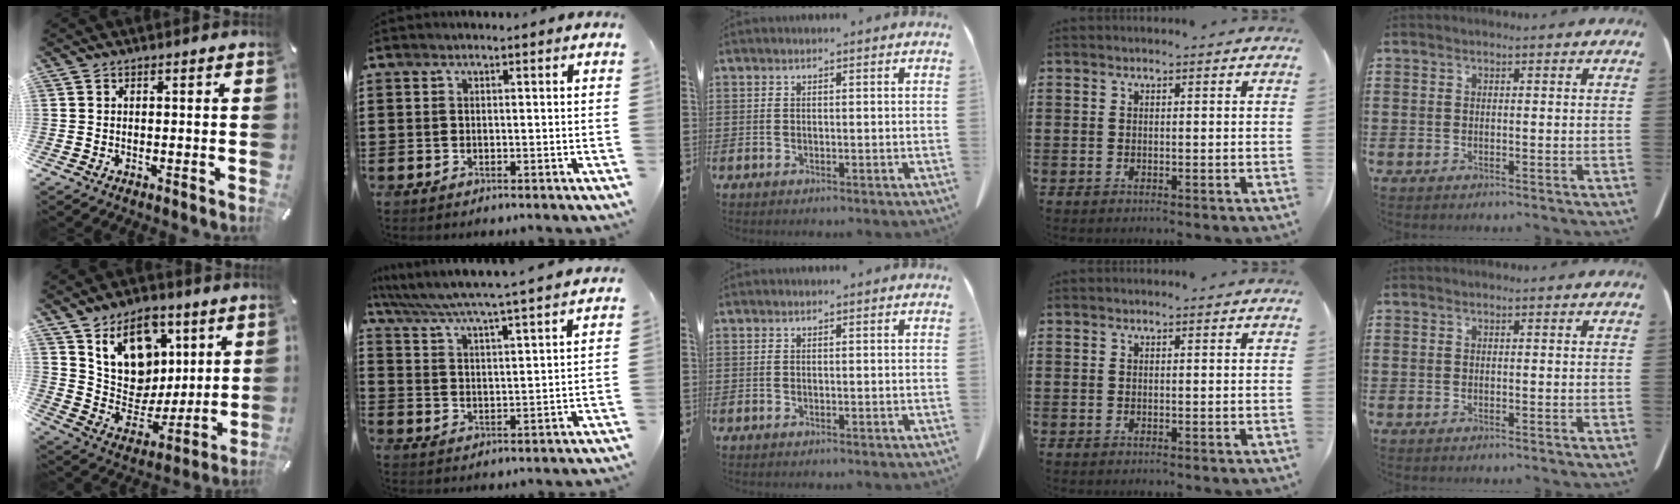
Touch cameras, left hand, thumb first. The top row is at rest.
{"thumb": {"total": 15.1, "force": [7.6, 11.6, 5.9], "torque": [-0.097, -0.049, 0.151]}, "index": {"total": 4.4, "force": [4.0, -0.8, 1.6], "torque": [-0.053, -0.039, 0.058]}}